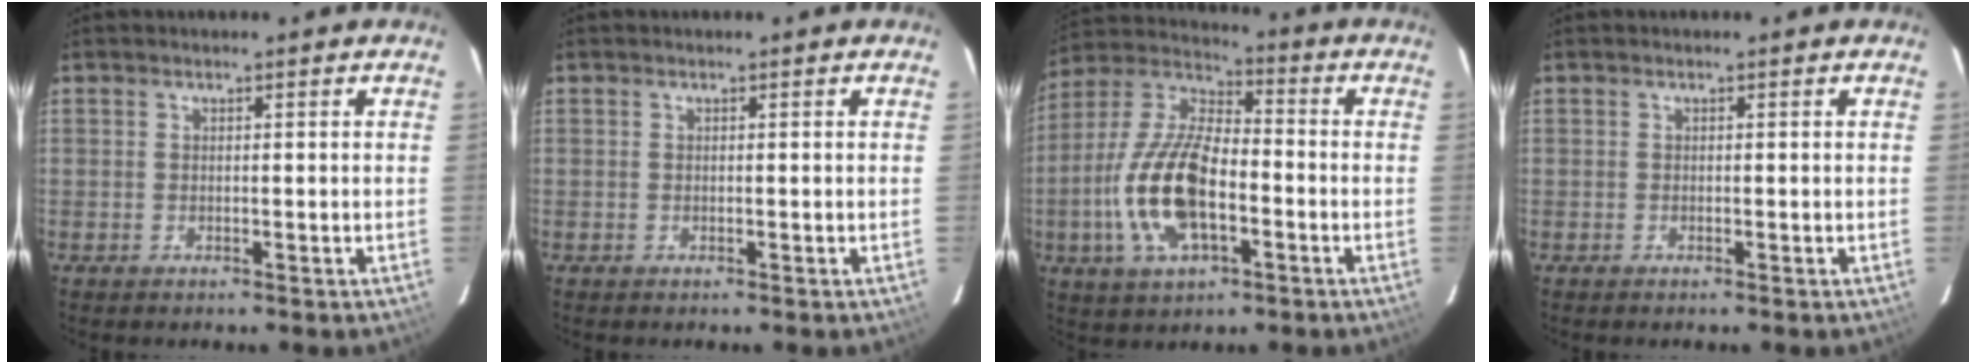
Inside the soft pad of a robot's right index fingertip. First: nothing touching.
{"total": 0.0}
{"total": 17.0, "force": [-4.6, 7.6, 14.5], "torque": [-0.308, -0.001, -0.089]}
{"total": 0.0}